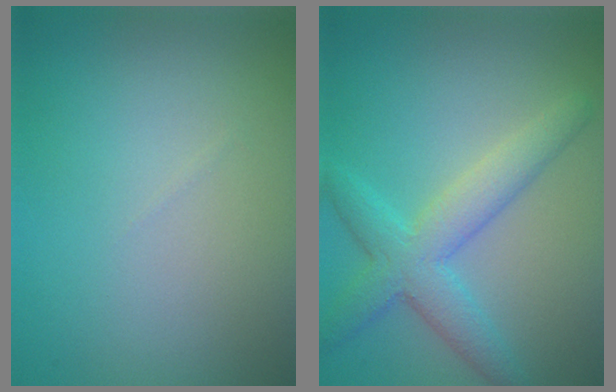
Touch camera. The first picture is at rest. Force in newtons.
{"total": 4.6, "press": 4.6, "slide": 0.1}